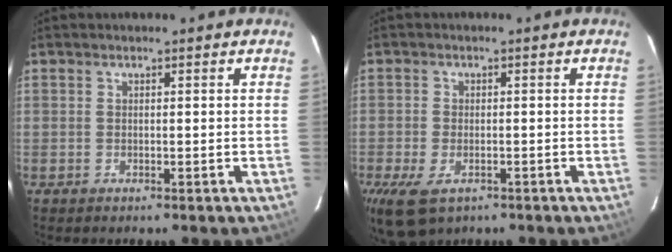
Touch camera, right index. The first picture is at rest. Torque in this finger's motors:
{"motor_torque": [0.65, -0.21, 0.23, 0.09]}